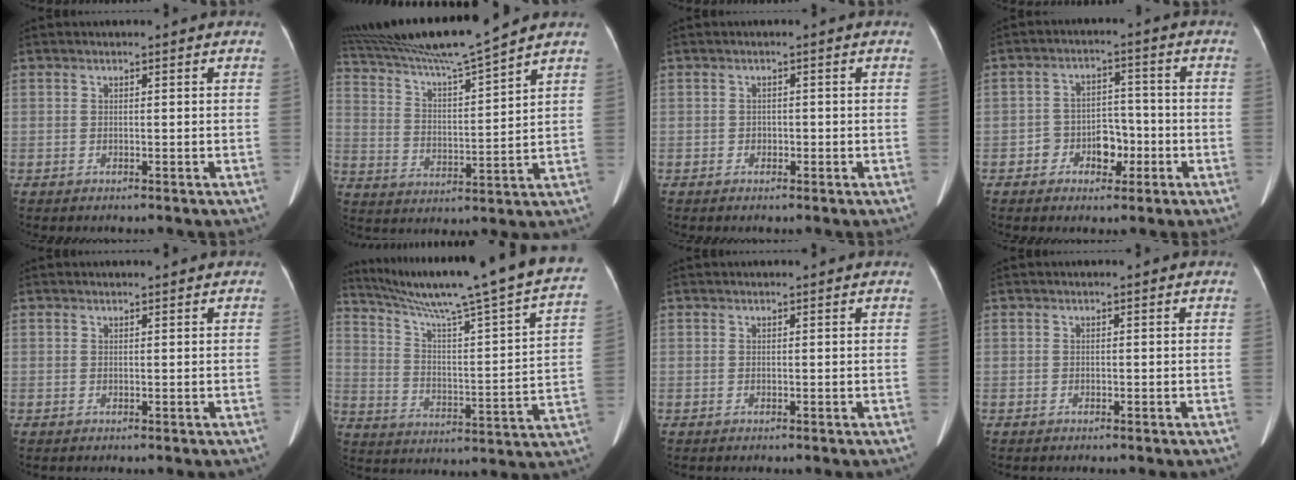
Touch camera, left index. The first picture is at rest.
{"total": 14.5, "force": [12.9, -2.0, 6.3], "torque": [-0.122, -0.004, 0.225]}
{"total": 0.9, "force": [-0.3, 0.7, 0.3], "torque": [0.000, 0.004, -0.007]}
{"total": 5.4, "force": [-2.3, 3.7, 3.2], "torque": [-0.049, 0.019, -0.036]}
{"total": 1.3, "force": [1.2, 0.4, 0.4], "torque": [-0.005, 0.013, 0.014]}
{"total": 29.0, "force": [23.8, 0.2, 16.7], "torque": [-0.268, -0.047, 0.323]}
{"total": 1.4, "force": [1.3, 0.0, 0.4], "torque": [-0.008, 0.018, 0.019]}
{"total": 0.0}